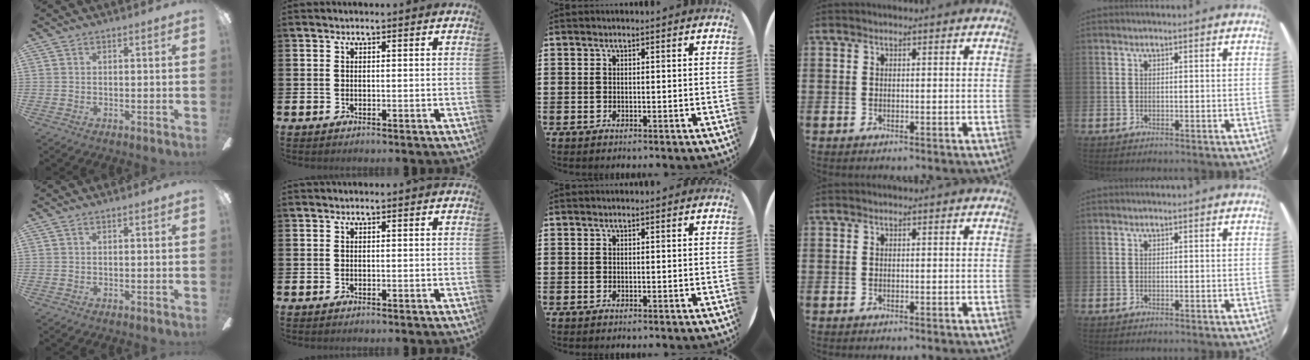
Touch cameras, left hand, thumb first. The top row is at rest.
{}